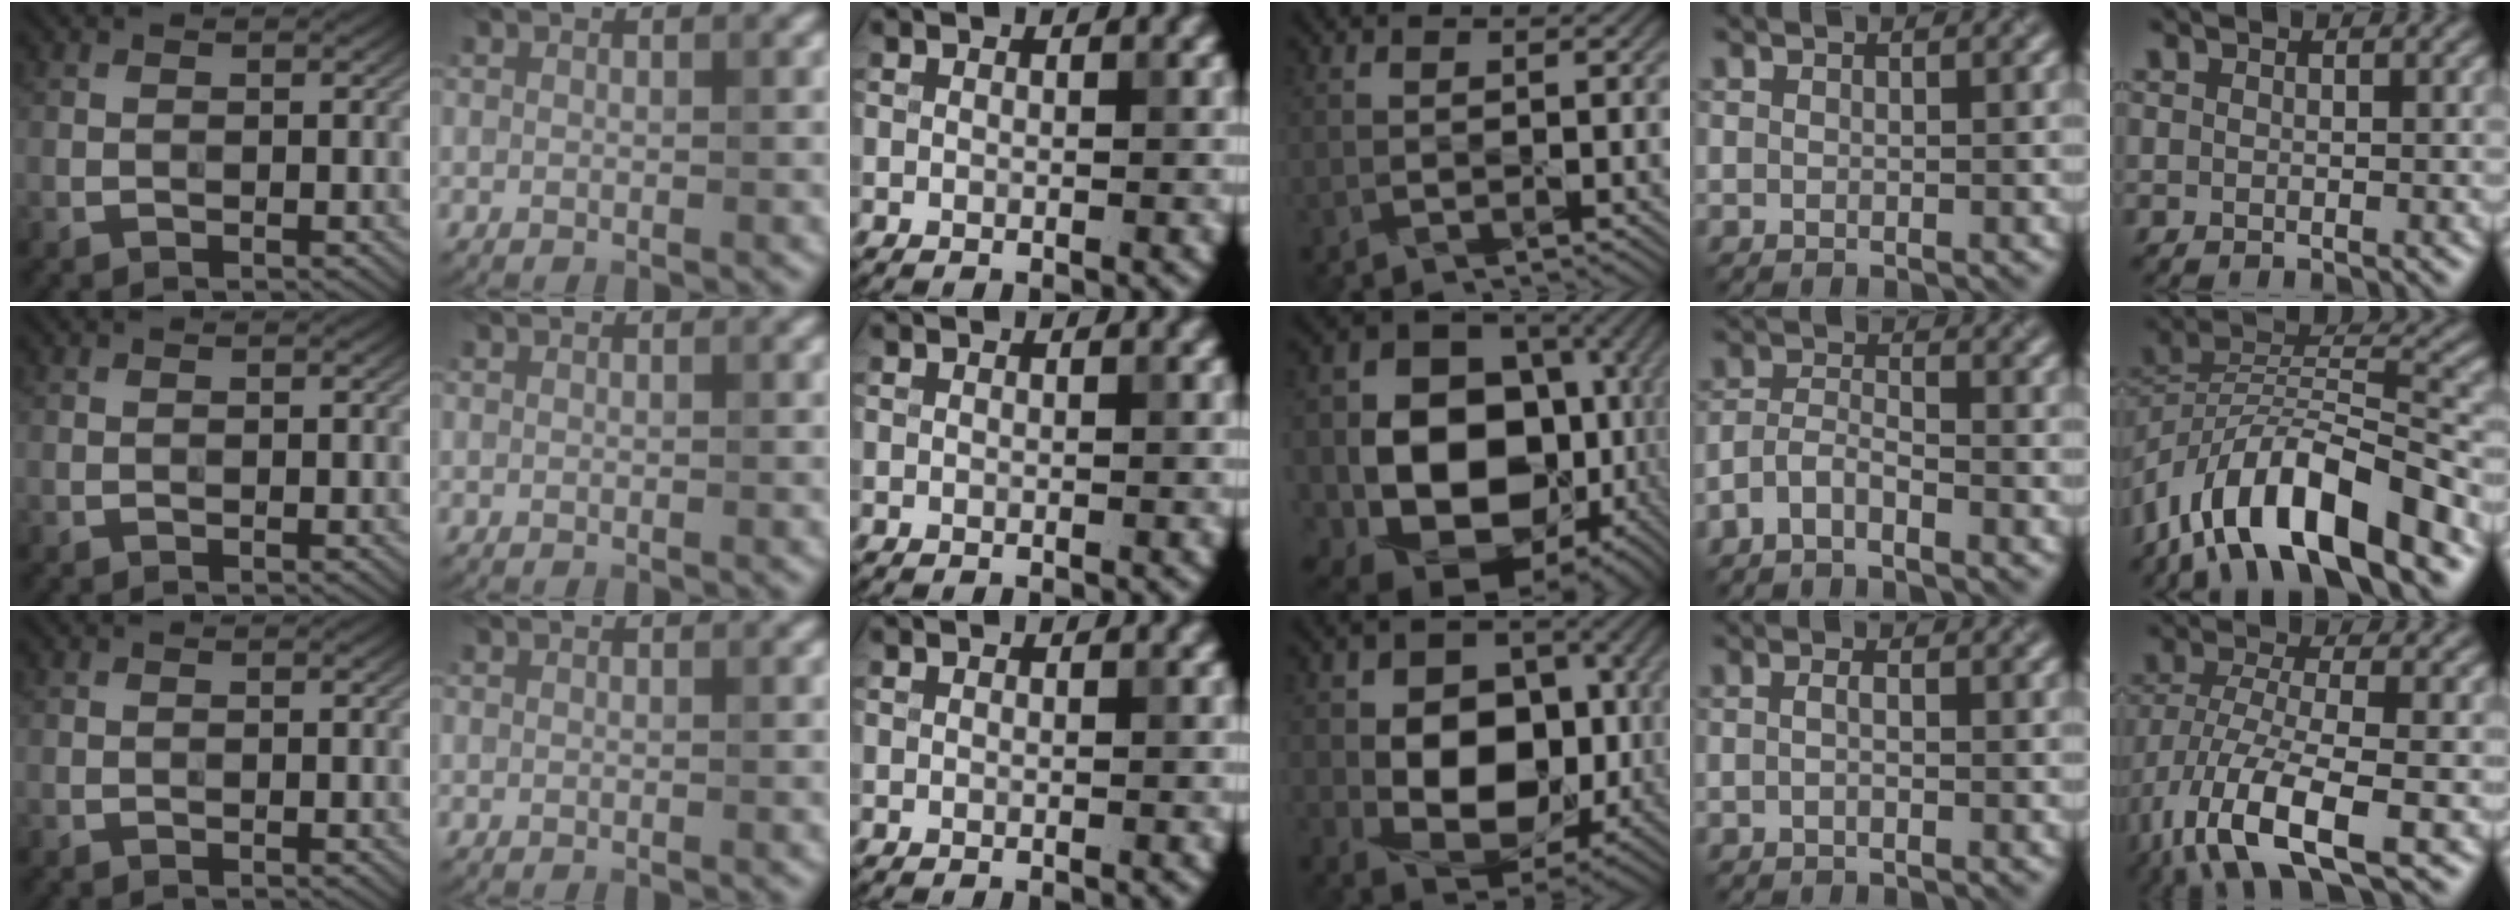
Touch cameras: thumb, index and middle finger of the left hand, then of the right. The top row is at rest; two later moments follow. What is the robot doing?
{"motion": "wipe", "object": "phone"}